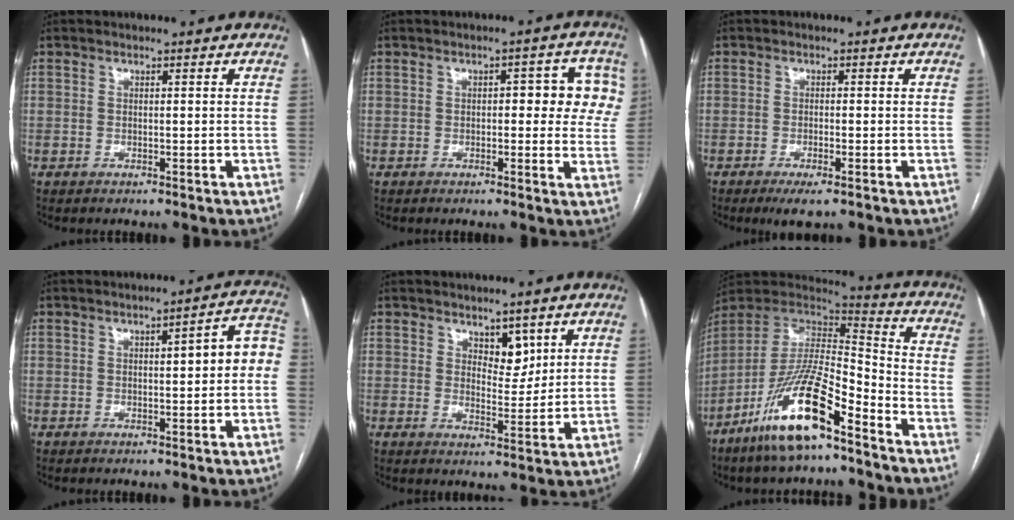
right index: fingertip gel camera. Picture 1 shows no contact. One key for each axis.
{"total": 8.4, "fx": 1.7, "fy": 4.1, "fz": 7.2, "tx": -0.065, "ty": 0.025, "tz": 0.016}
{"total": 3.4, "fx": -2.0, "fy": 0.6, "fz": 2.7, "tx": -0.044, "ty": -0.008, "tz": -0.029}
{"total": 6.0, "fx": 0.3, "fy": 1.5, "fz": 5.8, "tx": -0.067, "ty": 0.028, "tz": 0.001}
{"total": 4.3, "fx": 2.6, "fy": 2.2, "fz": 2.7, "tx": -0.034, "ty": -0.004, "tz": 0.043}
{"total": 17.6, "fx": -11.1, "fy": 3.5, "fz": 13.2, "tx": -0.268, "ty": -0.011, "tz": -0.204}